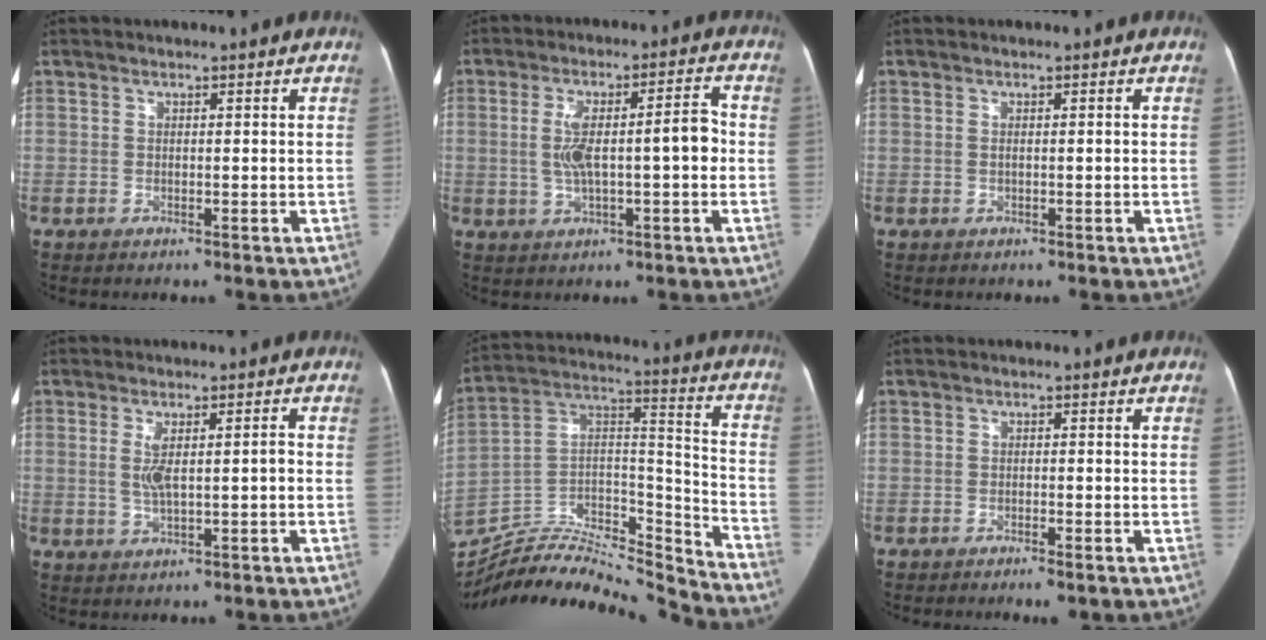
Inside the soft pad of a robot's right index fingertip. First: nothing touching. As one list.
[{"total": 9.2, "force": [-0.2, 2.1, 9.0], "torque": [-0.158, 0.027, 0.000]}, {"total": 0.9, "force": [0.0, 0.1, 0.9], "torque": [-0.020, 0.000, 0.003]}, {"total": 4.5, "force": [0.0, 1.0, 4.4], "torque": [-0.085, 0.004, 0.005]}, {"total": 25.1, "force": [-24.0, 4.1, 6.2], "torque": [-0.127, 0.046, -0.376]}, {"total": 2.9, "force": [-2.1, 0.5, 1.8], "torque": [-0.022, -0.005, -0.027]}]